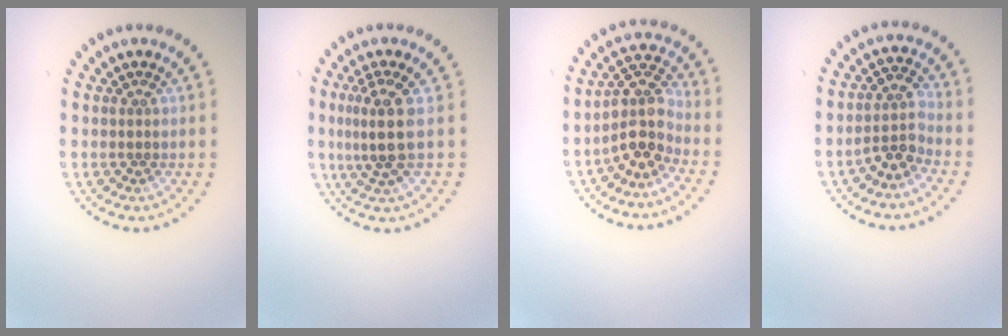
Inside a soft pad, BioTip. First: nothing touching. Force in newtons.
{"total": 3.2, "press": 2.5, "slide": 2.1}
{"total": 3.9, "press": 3.1, "slide": 2.4}
{"total": 2.6, "press": 1.9, "slide": 1.7}